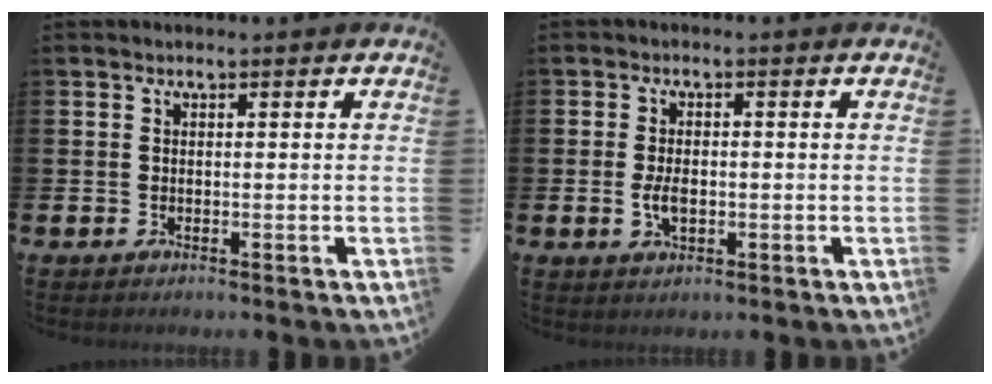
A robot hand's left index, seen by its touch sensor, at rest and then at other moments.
{"total": 3.0, "force": [-0.4, 1.7, 2.5], "torque": [-0.032, -0.002, -0.011]}